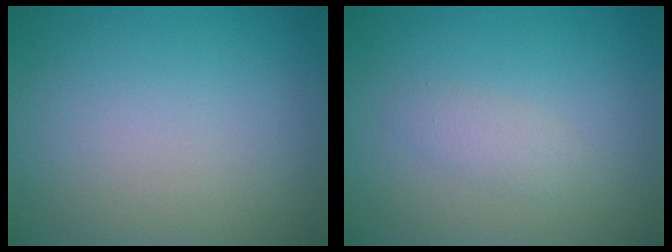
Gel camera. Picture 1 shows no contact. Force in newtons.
{"total": 1.4, "press": 1.4, "slide": 0.1}